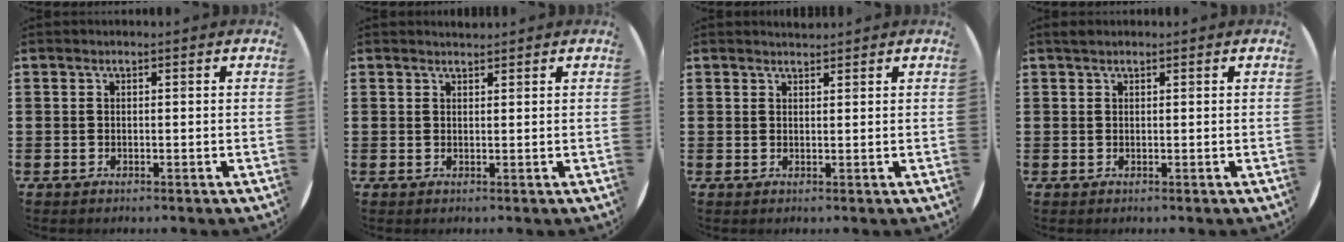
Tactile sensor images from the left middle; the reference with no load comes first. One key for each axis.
{"total": 0.9, "fx": 0.9, "fy": 0.0, "fz": -0.1, "tx": 0.001, "ty": 0.001, "tz": 0.018}
{"total": 1.0, "fx": 1.0, "fy": 0.0, "fz": -0.1, "tx": 0.001, "ty": 0.001, "tz": 0.020}
{"total": 0.7, "fx": 0.6, "fy": 0.3, "fz": 0.1, "tx": 0.004, "ty": 0.000, "tz": 0.010}